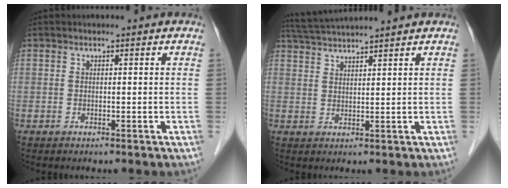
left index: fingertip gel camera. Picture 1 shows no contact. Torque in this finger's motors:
{"motor_torque": [0.94, -1.20, 0.10, 0.06]}